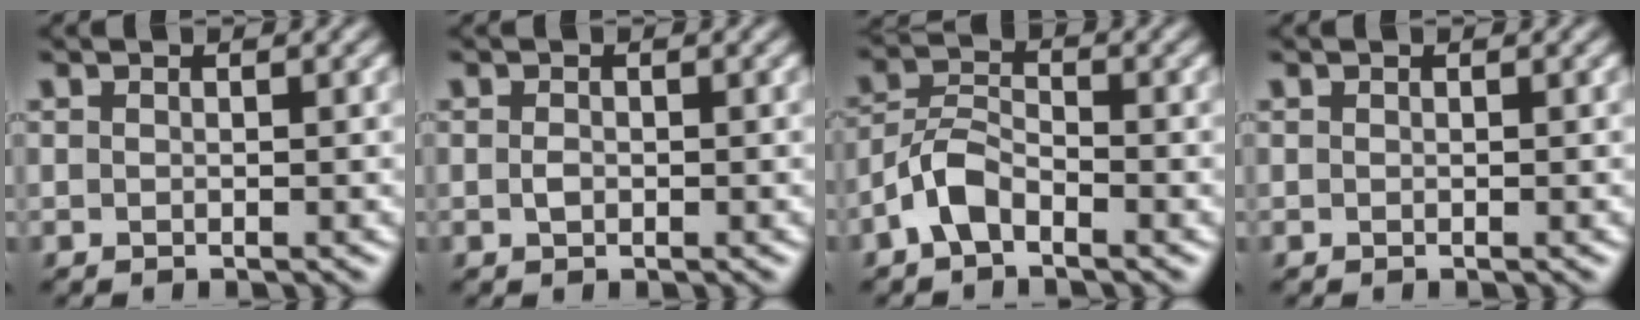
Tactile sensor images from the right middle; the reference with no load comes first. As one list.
[{"total": 0.8, "force": [-0.1, 0.5, 0.6], "torque": [-0.013, -0.001, -0.001]}, {"total": 3.3, "force": [-2.1, 1.5, 2.0], "torque": [-0.041, 0.012, -0.050]}, {"total": 0.0}]